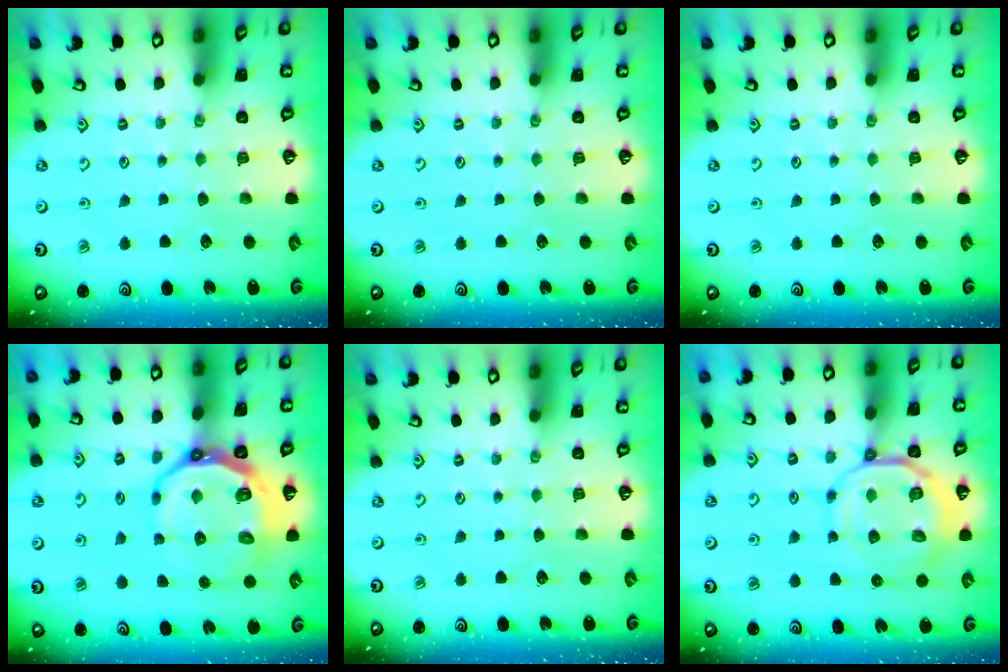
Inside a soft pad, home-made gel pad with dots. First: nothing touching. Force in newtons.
{"total": 0.0}
{"total": 0.0}
{"total": 14.4, "press": 13.9, "slide": 3.9}
{"total": 0.0}
{"total": 10.2, "press": 10.0, "slide": 1.8}